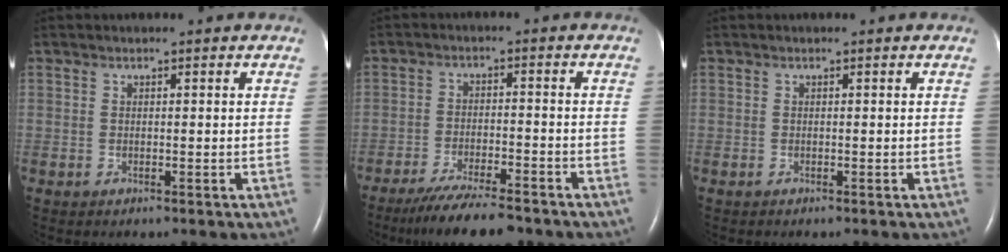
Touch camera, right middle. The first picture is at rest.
{"total": 10.0, "force": [-8.4, 1.0, 5.3], "torque": [-0.086, -0.026, -0.136]}
{"total": 0.0}